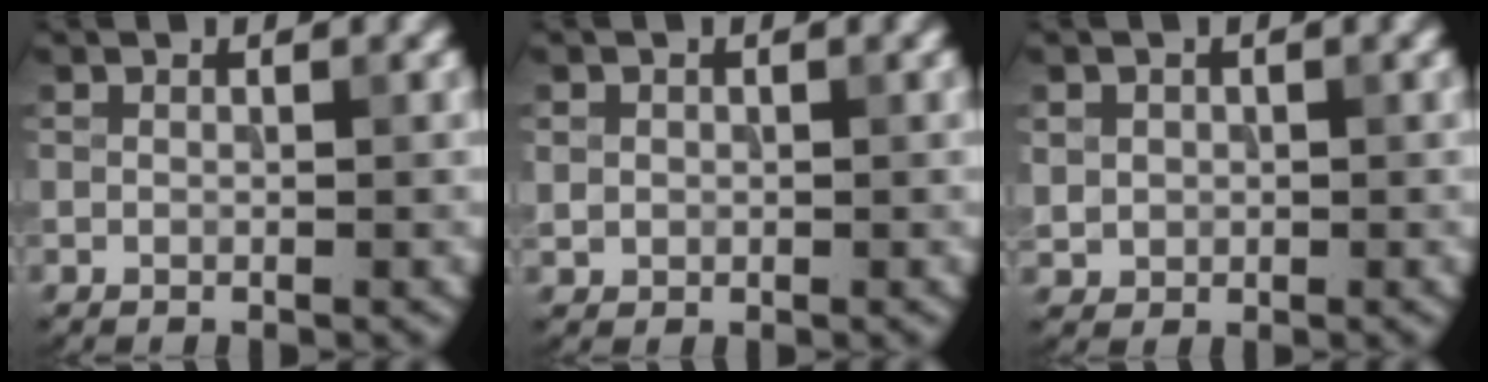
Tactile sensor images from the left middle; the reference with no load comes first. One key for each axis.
{"total": 1.1, "fx": 0.1, "fy": 1.1, "fz": 0.3, "tx": 0.000, "ty": -0.004, "tz": 0.003}
{"total": 1.6, "fx": 0.1, "fy": 1.6, "fz": 0.4, "tx": -0.005, "ty": -0.006, "tz": 0.008}